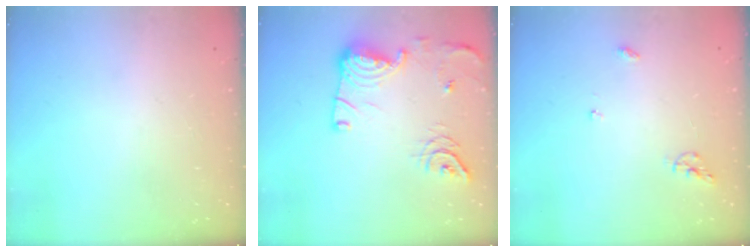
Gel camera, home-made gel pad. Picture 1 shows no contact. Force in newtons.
{"total": 16.1, "press": 15.5, "slide": 4.2}
{"total": 6.2, "press": 6.2, "slide": 0.1}